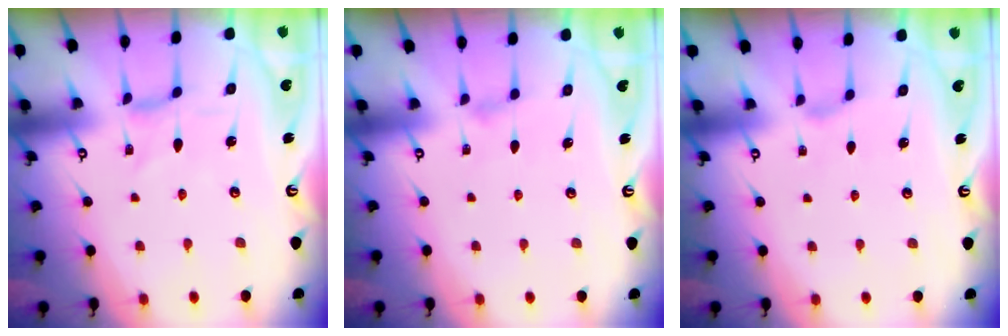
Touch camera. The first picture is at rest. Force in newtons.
{"total": 1.6, "press": 1.6, "slide": 0.4}
{"total": 0.8, "press": 0.7, "slide": 0.3}